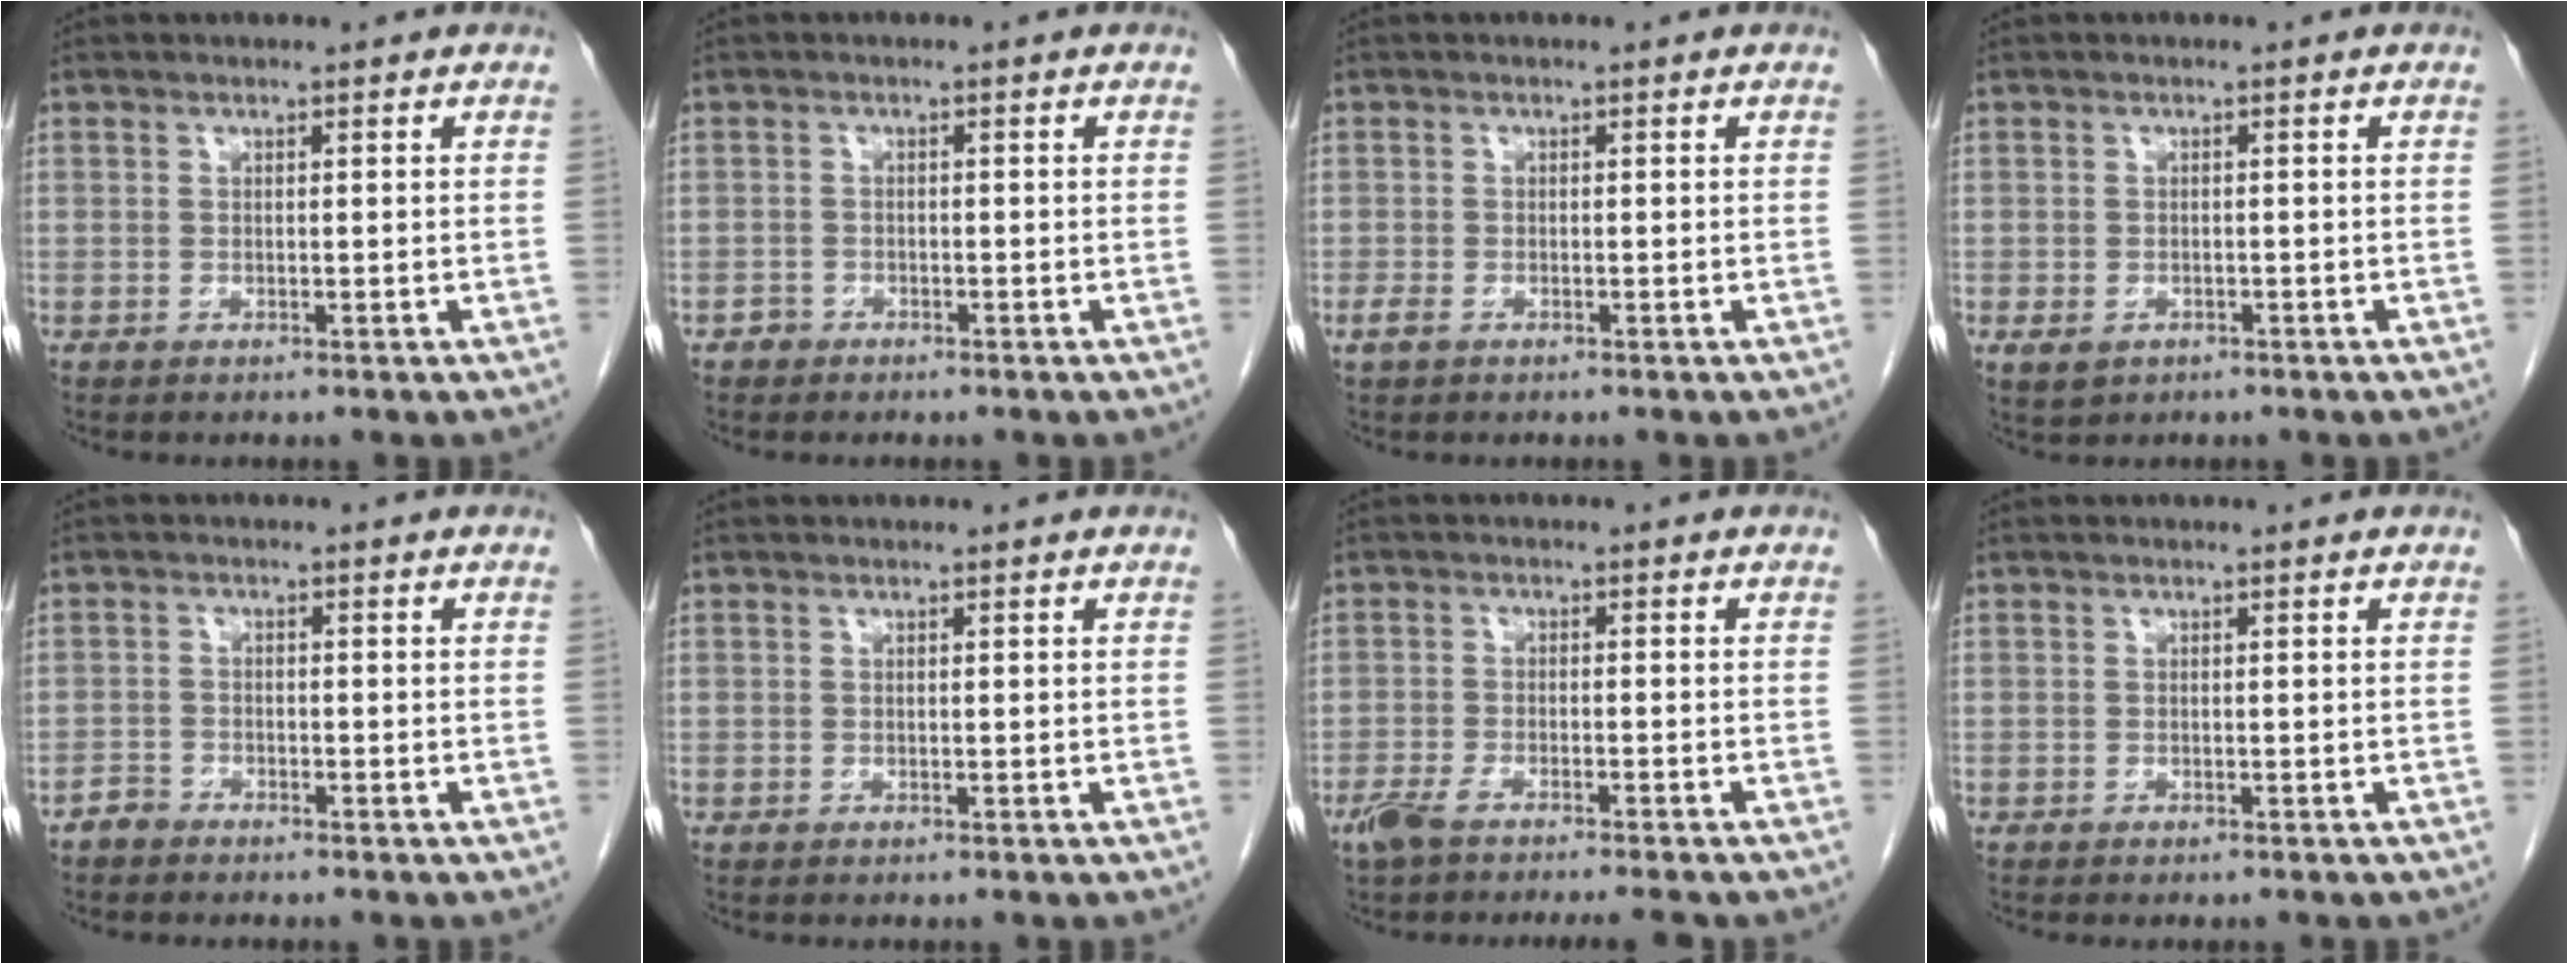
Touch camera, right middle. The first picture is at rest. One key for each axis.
{"total": 1.1, "fx": -0.9, "fy": 0.8, "fz": 0.0, "tx": -0.004, "ty": 0.004, "tz": -0.017}
{"total": 1.4, "fx": -0.7, "fy": 0.7, "fz": 0.9, "tx": -0.027, "ty": -0.002, "tz": -0.010}
{"total": 2.6, "fx": -1.4, "fy": 2.0, "fz": 1.1, "tx": -0.019, "ty": -0.001, "tz": -0.012}
{"total": 1.7, "fx": -1.5, "fy": 0.6, "fz": 0.0, "tx": -0.002, "ty": 0.002, "tz": -0.030}
{"total": 0.0}
{"total": 7.5, "fx": -6.3, "fy": 0.6, "fz": 4.1, "tx": -0.064, "ty": -0.009, "tz": -0.102}
{"total": 1.0, "fx": -0.9, "fy": 0.2, "fz": 0.4, "tx": -0.010, "ty": -0.002, "tz": -0.012}